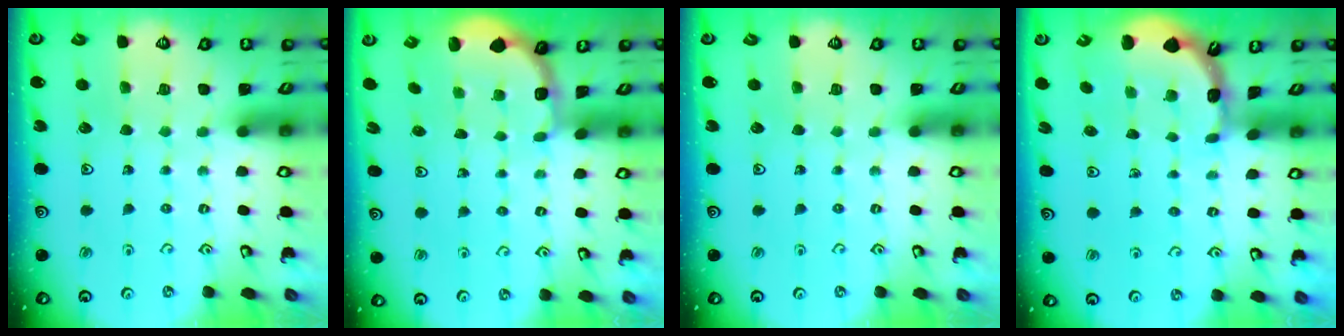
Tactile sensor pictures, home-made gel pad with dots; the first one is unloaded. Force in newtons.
{"total": 1.9, "press": 1.7, "slide": 0.8}
{"total": 0.0}
{"total": 1.6, "press": 1.6, "slide": 0.3}